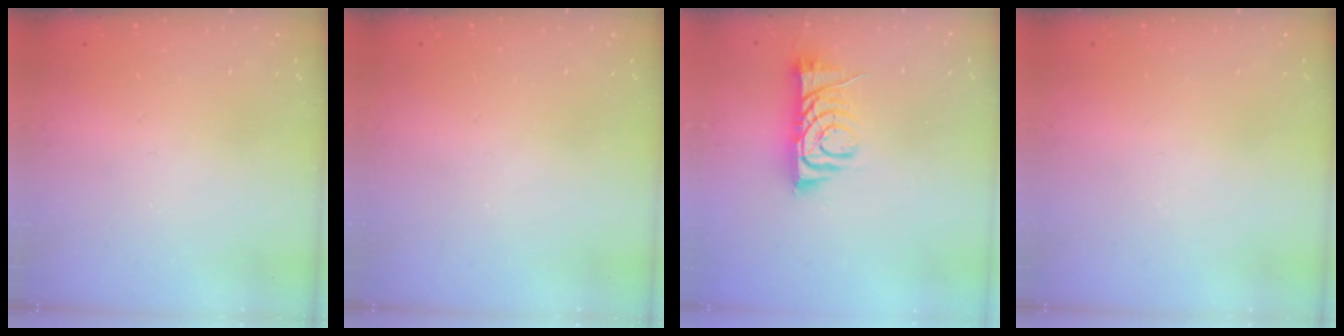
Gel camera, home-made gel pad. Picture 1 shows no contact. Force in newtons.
{"total": 0.0}
{"total": 8.2, "press": 8.2, "slide": 0.2}
{"total": 0.0}